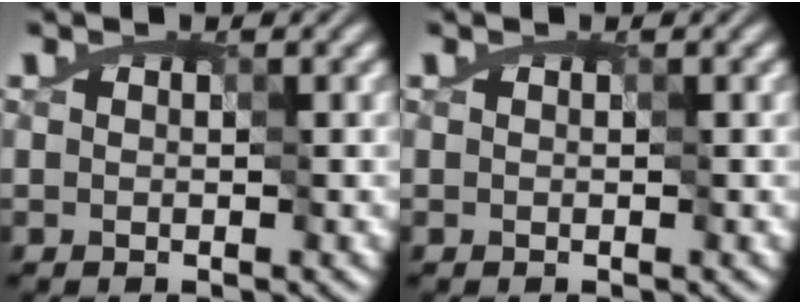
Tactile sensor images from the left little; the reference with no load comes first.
{"total": 0.0}